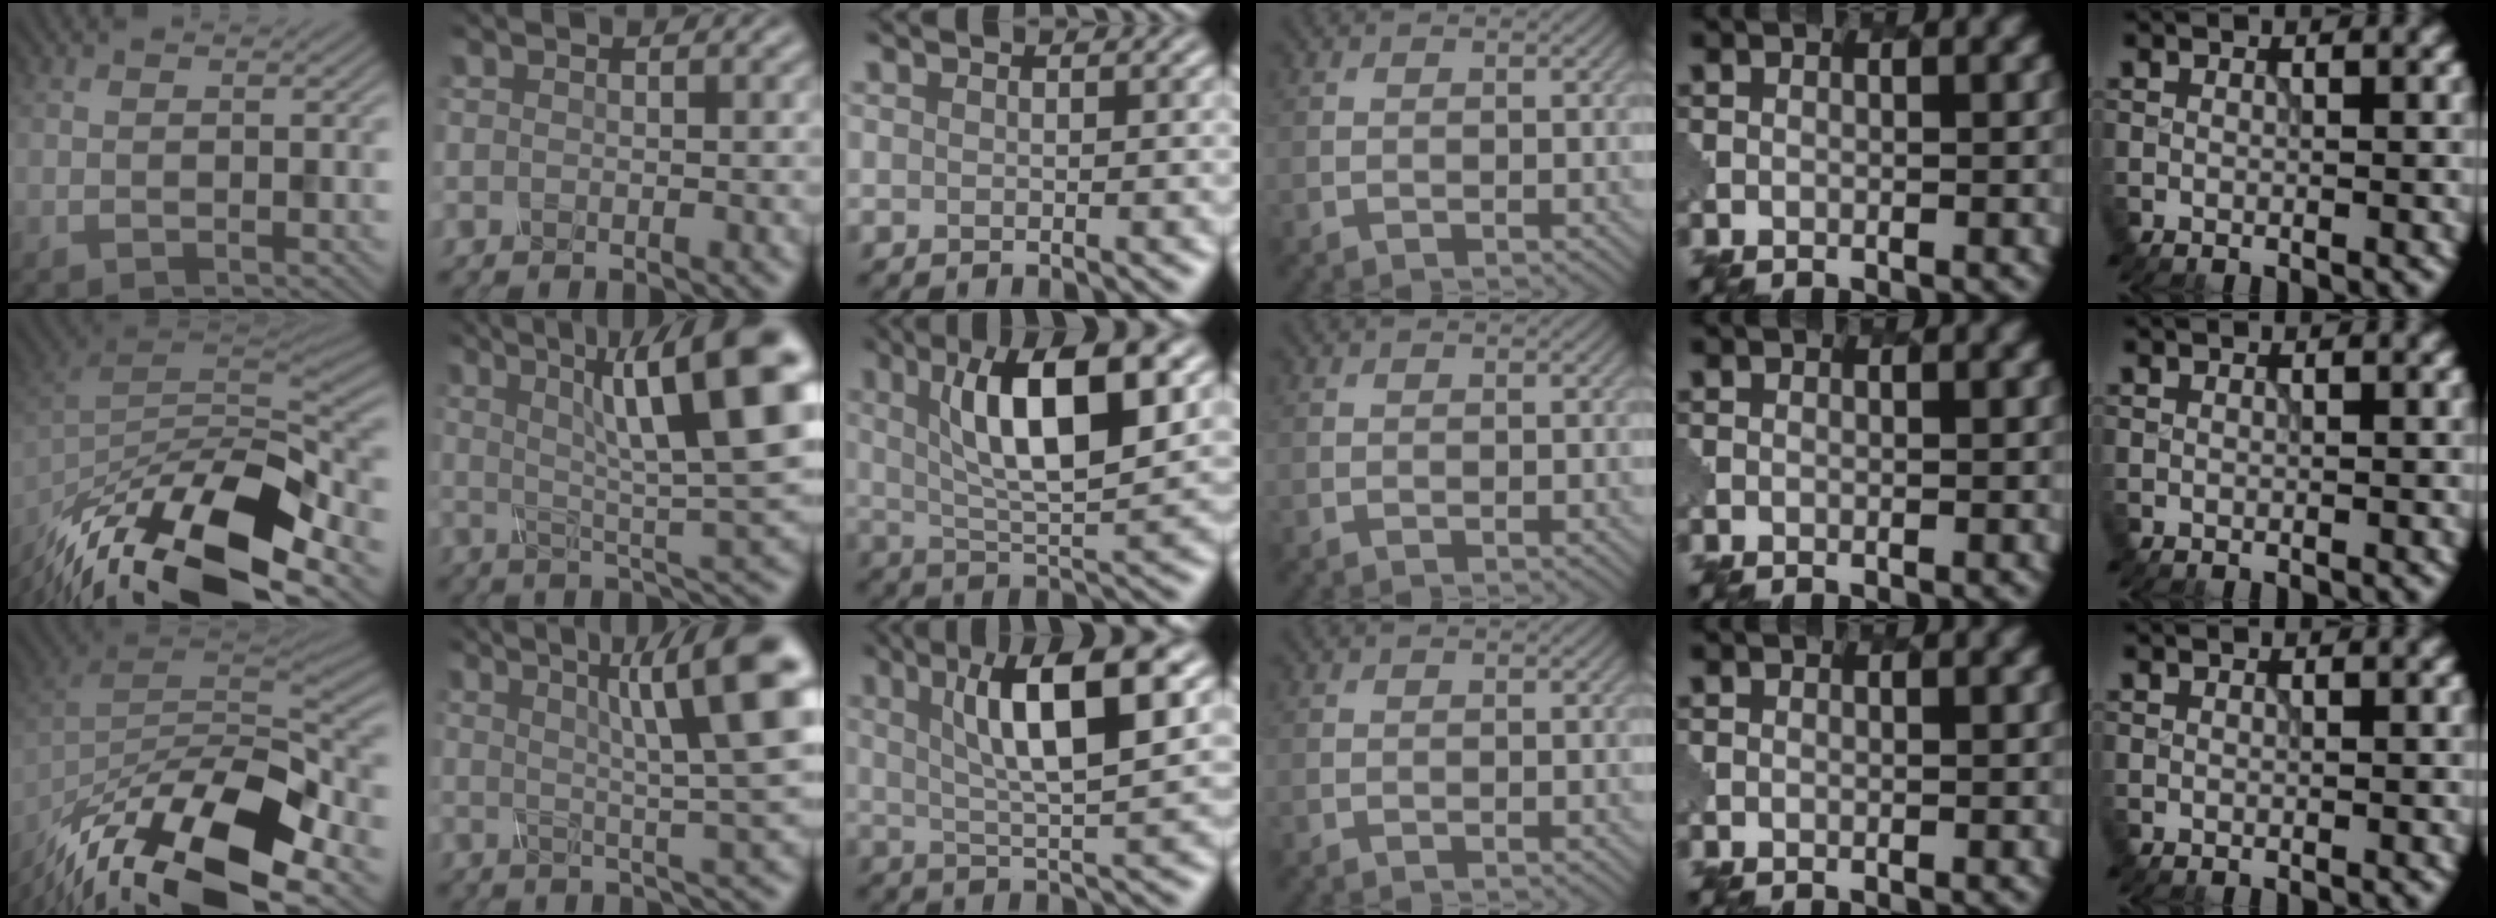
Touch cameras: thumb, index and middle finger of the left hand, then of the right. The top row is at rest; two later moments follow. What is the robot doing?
{"motion": "twist", "object": "rubiks cube"}